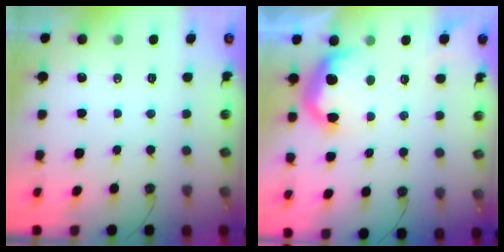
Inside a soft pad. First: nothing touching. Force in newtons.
{"total": 11.9, "press": 11.9, "slide": 0.9}